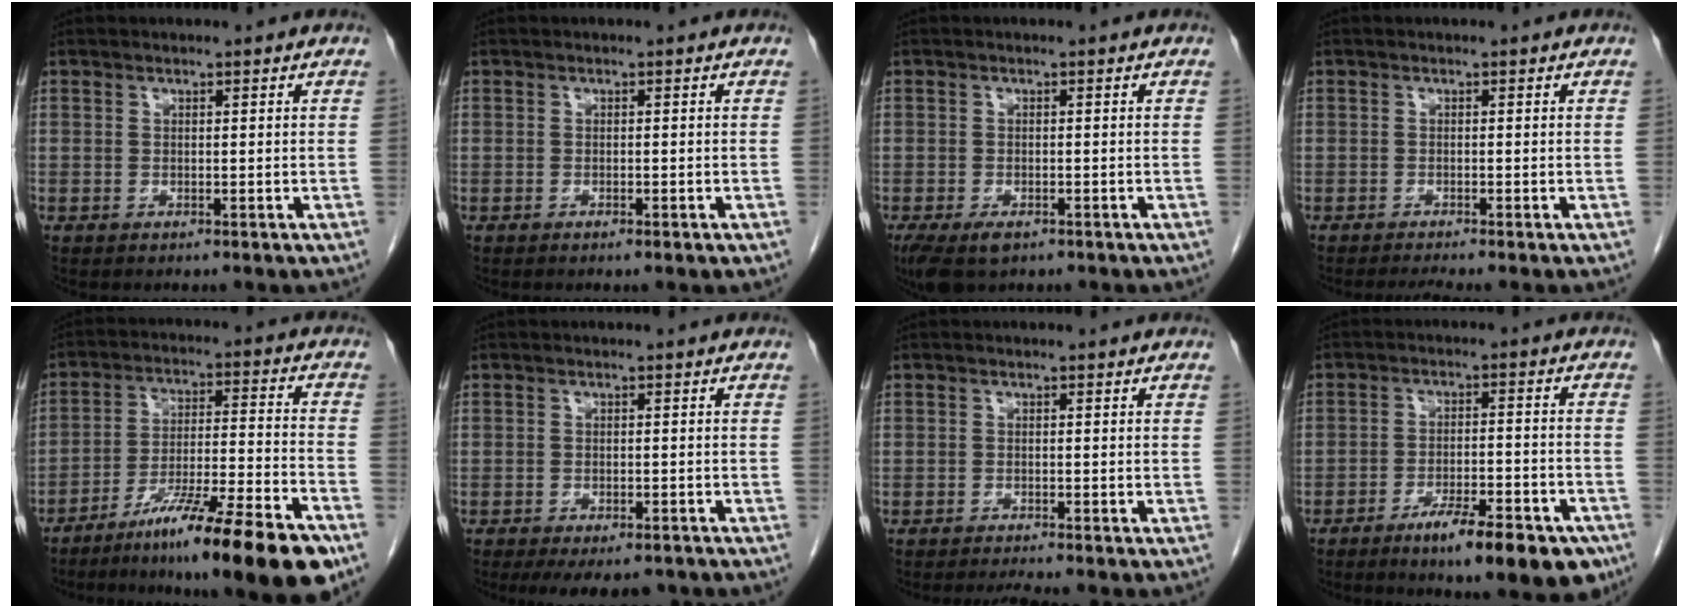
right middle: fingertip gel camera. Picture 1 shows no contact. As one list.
[{"total": 0.9, "force": [-0.6, 0.1, 0.7], "torque": [-0.016, 0.000, -0.006]}, {"total": 5.6, "force": [-3.6, 2.5, 3.5], "torque": [-0.066, -0.011, -0.059]}, {"total": 2.1, "force": [-1.8, -0.7, 0.9], "torque": [-0.017, -0.007, -0.034]}, {"total": 17.8, "force": [-12.1, 0.3, 13.1], "torque": [-0.185, -0.020, -0.200]}, {"total": 8.5, "force": [-6.7, 3.1, 4.2], "torque": [-0.053, -0.007, -0.090]}, {"total": 2.5, "force": [-2.2, -0.8, 0.9], "torque": [-0.016, -0.009, -0.038]}, {"total": 12.5, "force": [-8.2, 2.9, 9.0], "torque": [-0.105, 0.001, -0.117]}]